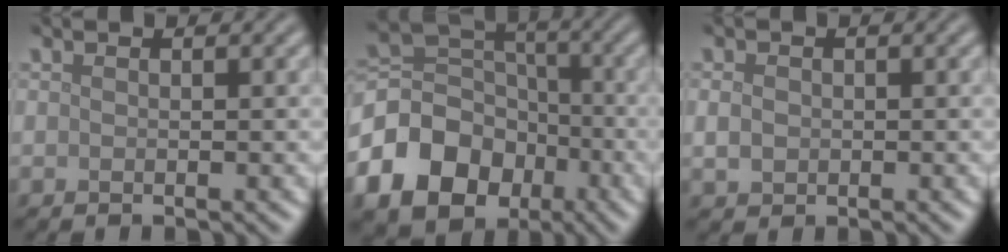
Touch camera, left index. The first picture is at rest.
{"total": 11.7, "force": [-5.3, 9.3, 4.8], "torque": [-0.126, -0.005, -0.109]}
{"total": 1.6, "force": [0.0, 1.4, 0.8], "torque": [-0.017, -0.002, -0.003]}